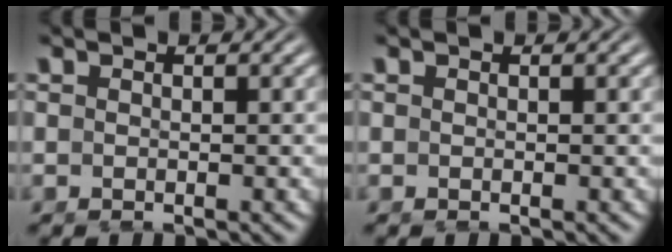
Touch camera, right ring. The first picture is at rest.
{"total": 0.0}